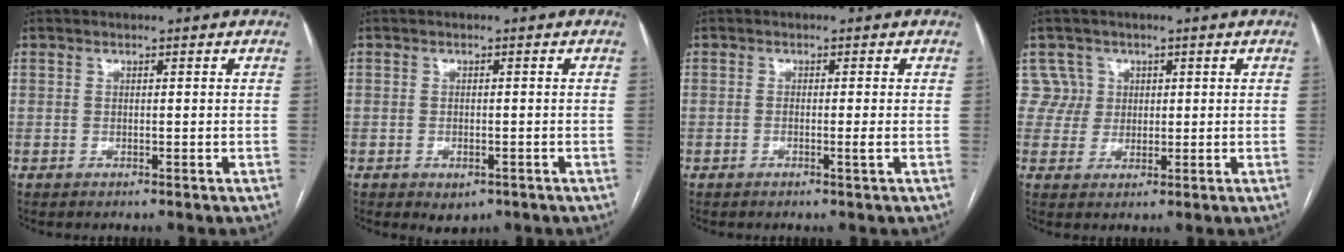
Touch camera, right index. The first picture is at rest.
{"total": 2.6, "force": [-1.3, 1.7, 1.4], "torque": [-0.010, 0.000, -0.007]}
{"total": 1.2, "force": [-0.4, -0.2, 1.1], "torque": [-0.021, -0.003, -0.008]}
{"total": 4.2, "force": [1.5, 3.9, -0.5], "torque": [0.030, 0.009, 0.028]}